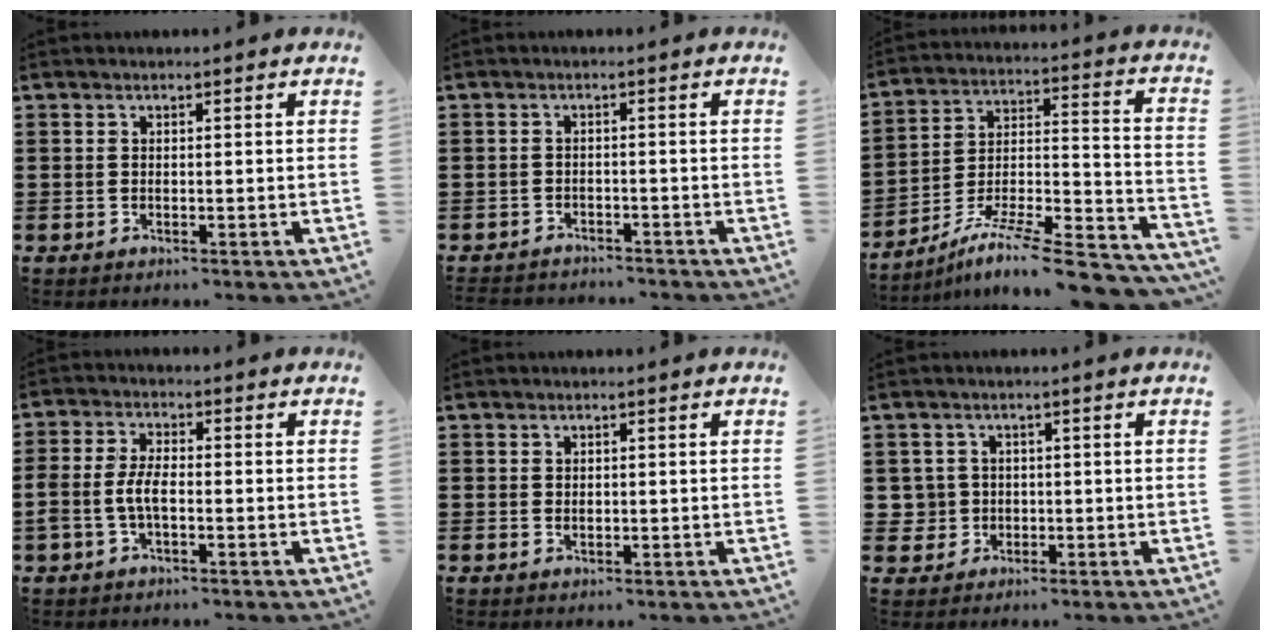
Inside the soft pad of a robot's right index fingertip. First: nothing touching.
{"total": 1.9, "force": [-1.9, 0.2, -0.3], "torque": [-0.003, -0.001, -0.043]}
{"total": 10.7, "force": [-8.7, 0.8, 6.2], "torque": [-0.094, 0.007, -0.168]}
{"total": 4.3, "force": [-1.2, 2.0, 3.6], "torque": [-0.092, -0.003, -0.030]}
{"total": 0.7, "force": [0.2, 0.5, 0.5], "torque": [-0.010, 0.003, 0.003]}
{"total": 3.1, "force": [-0.5, 3.0, 0.4], "torque": [-0.030, 0.004, -0.015]}